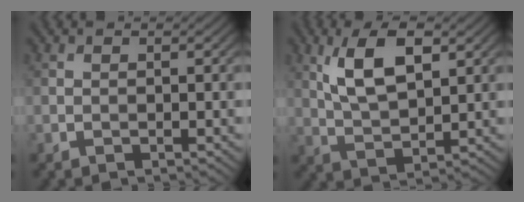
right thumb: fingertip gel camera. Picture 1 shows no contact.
{"total": 8.0, "force": [3.3, 3.3, 6.5], "torque": [-0.134, 0.003, 0.066]}